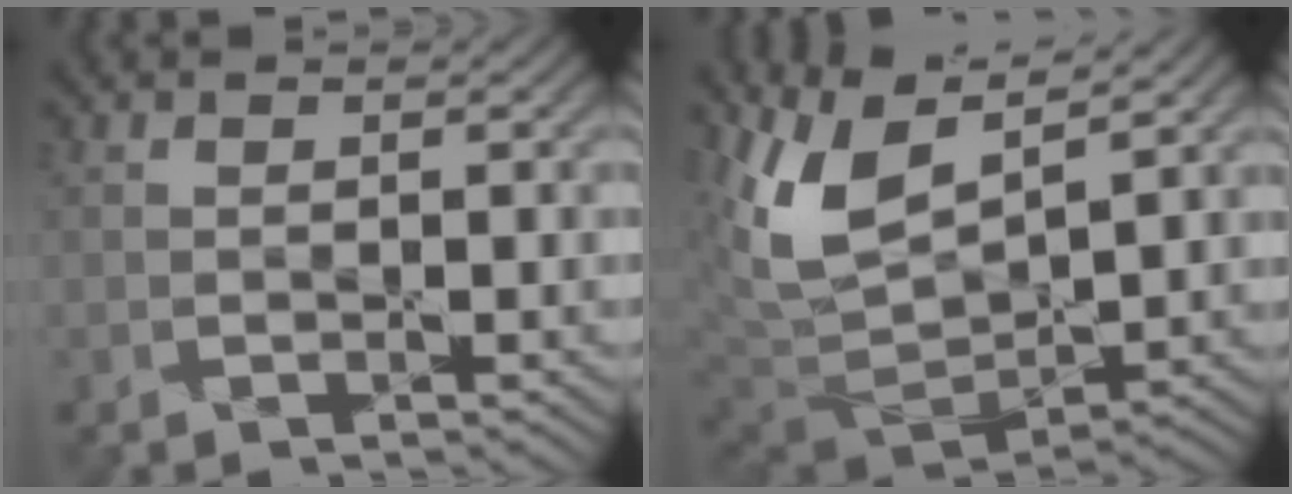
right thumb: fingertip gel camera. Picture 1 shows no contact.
{"total": 11.9, "force": [5.8, 5.4, 9.0], "torque": [-0.218, 0.002, 0.116]}